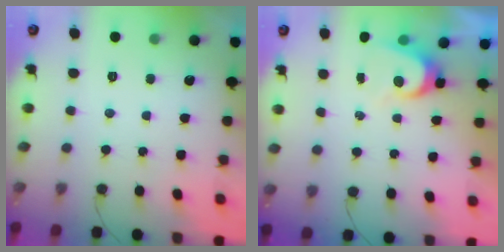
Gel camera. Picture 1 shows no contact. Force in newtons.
{"total": 5.0, "press": 5.0, "slide": 0.5}